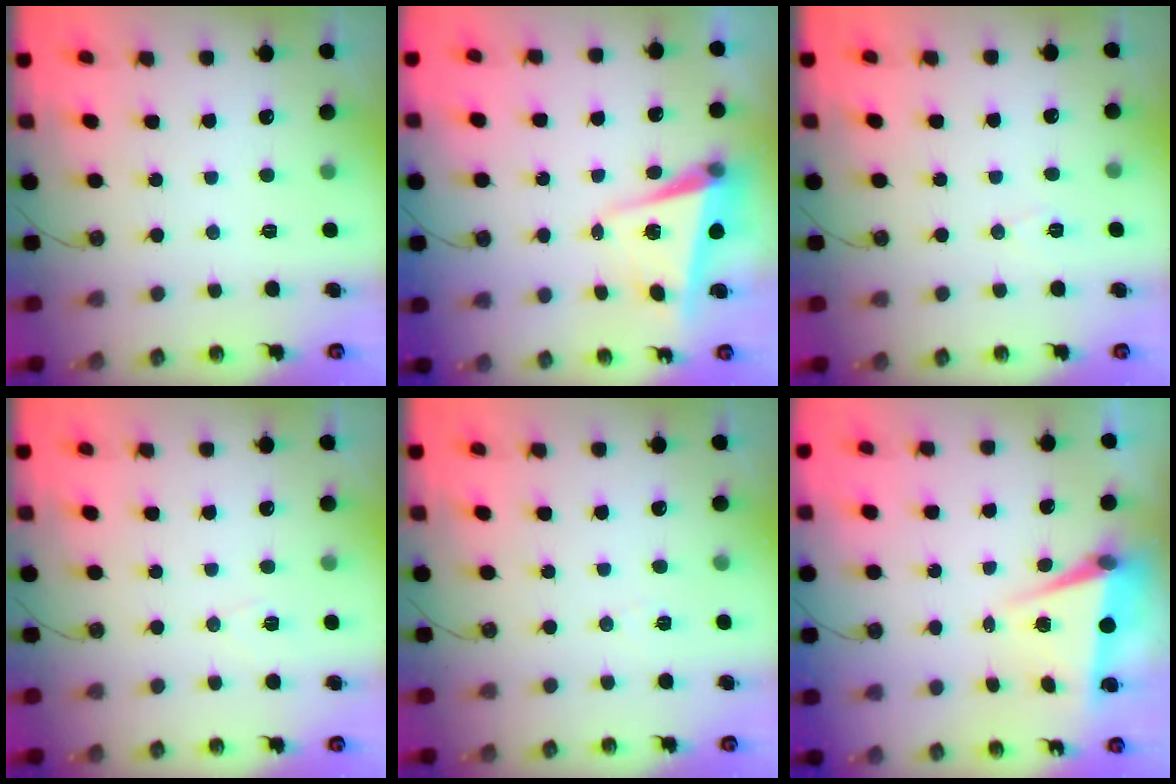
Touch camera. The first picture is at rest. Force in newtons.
{"total": 5.4, "press": 5.3, "slide": 0.8}
{"total": 5.9, "press": 3.8, "slide": 4.5}
{"total": 5.9, "press": 4.0, "slide": 4.4}
{"total": 4.5, "press": 3.8, "slide": 2.4}
{"total": 6.3, "press": 5.5, "slide": 3.2}